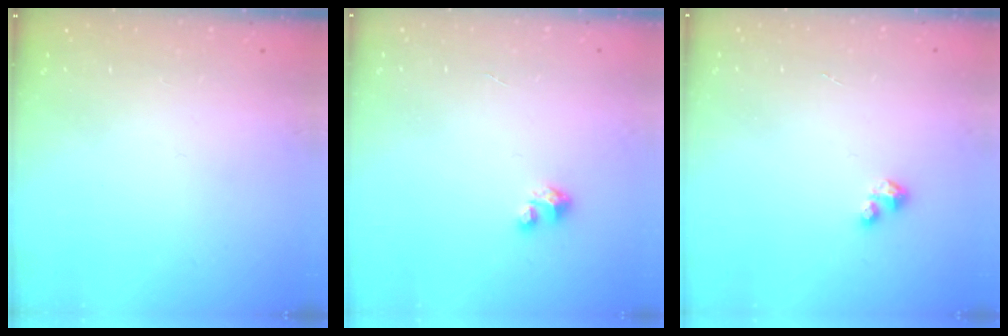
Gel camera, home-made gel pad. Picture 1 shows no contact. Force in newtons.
{"total": 1.7, "press": 1.7, "slide": 0.1}
{"total": 1.7, "press": 1.7, "slide": 0.2}